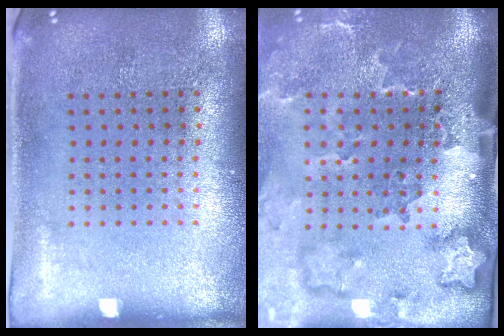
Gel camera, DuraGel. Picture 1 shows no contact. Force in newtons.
{"total": 3.5, "press": 2.4, "slide": 2.5}